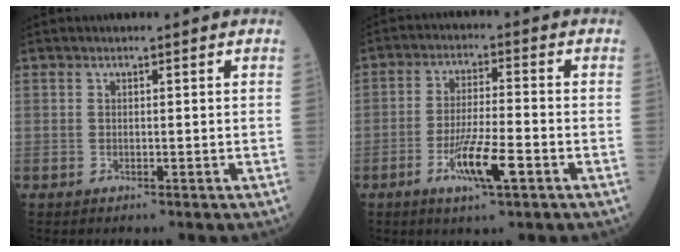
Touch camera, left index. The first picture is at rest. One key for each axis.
{"total": 7.7, "fx": -3.5, "fy": 0.8, "fz": 6.8, "tx": -0.132, "ty": -0.009, "tz": -0.061}